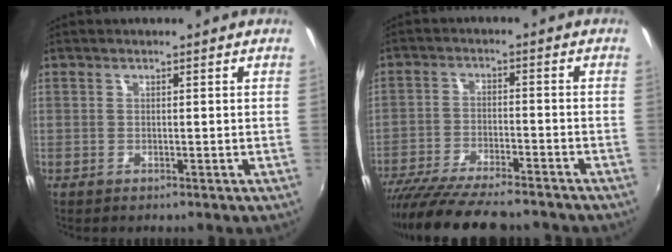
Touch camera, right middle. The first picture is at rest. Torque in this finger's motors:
{"motor_torque": [1.10, -1.04, 0.26, 0.16]}